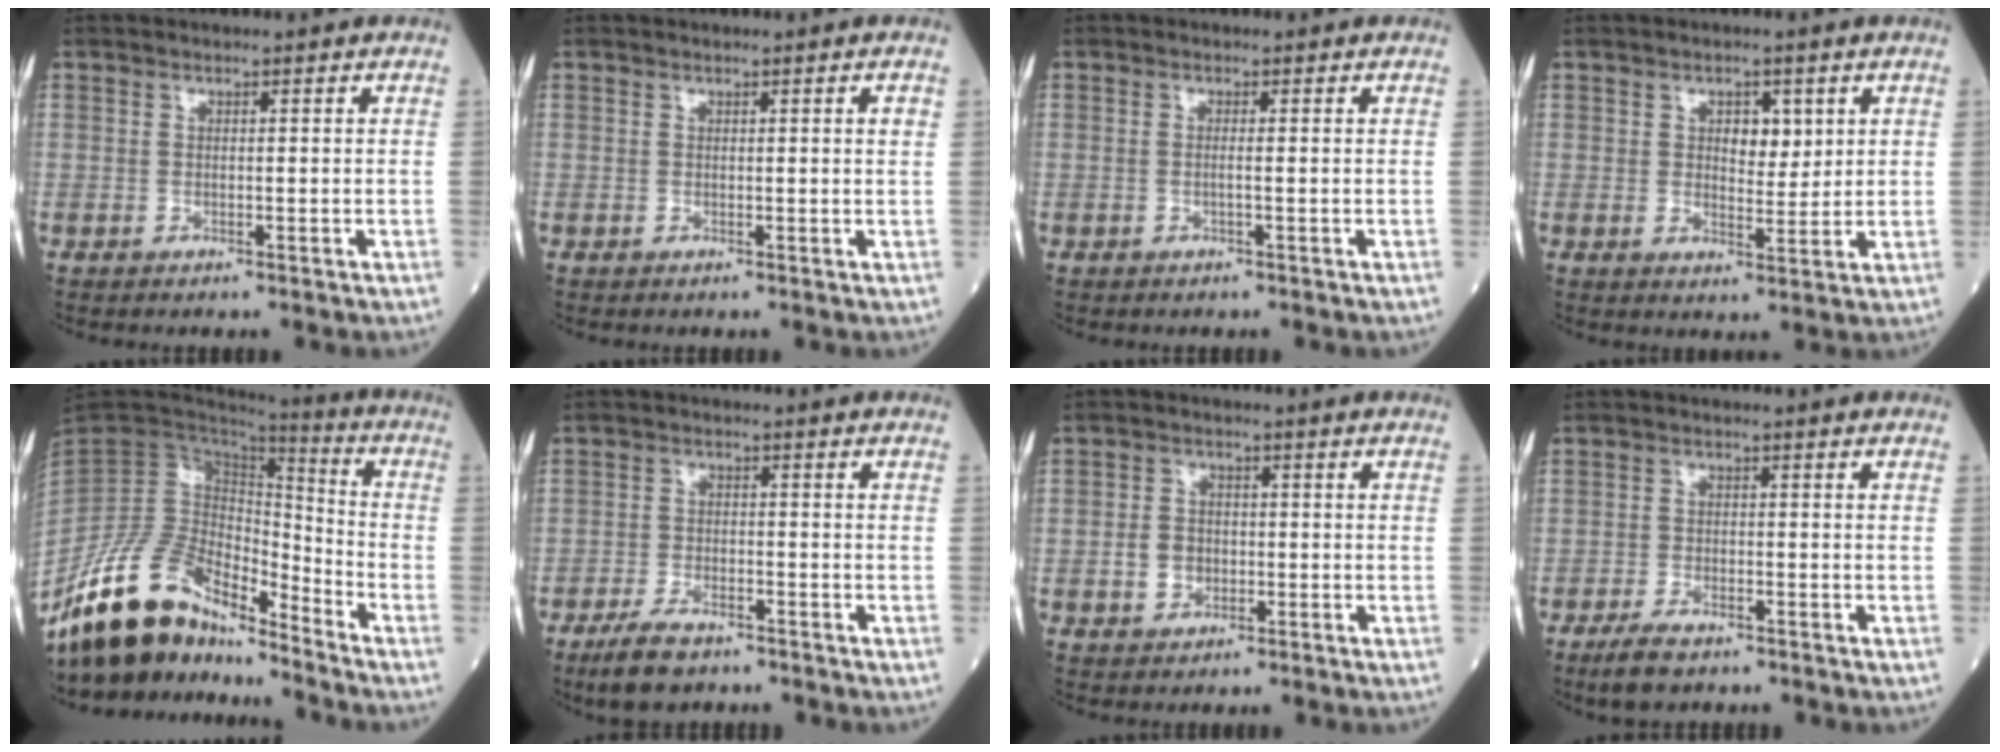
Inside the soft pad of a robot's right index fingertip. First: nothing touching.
{"total": 0.9, "force": [0.3, -0.1, 0.8], "torque": [-0.014, -0.001, 0.003]}
{"total": 0.6, "force": [-0.1, -0.2, 0.6], "torque": [-0.010, 0.002, -0.001]}
{"total": 4.0, "force": [1.5, 2.2, 3.1], "torque": [-0.044, -0.002, 0.023]}
{"total": 15.4, "force": [-12.9, 5.3, 6.5], "torque": [-0.131, 0.038, -0.240]}
{"total": 5.9, "force": [-4.6, 2.0, 3.2], "torque": [-0.073, -0.008, -0.081]}
{"total": 3.5, "force": [-0.9, 2.8, 1.9], "torque": [-0.042, 0.004, -0.013]}
{"total": 4.3, "force": [-3.3, 1.3, 2.4], "torque": [-0.056, -0.007, -0.057]}